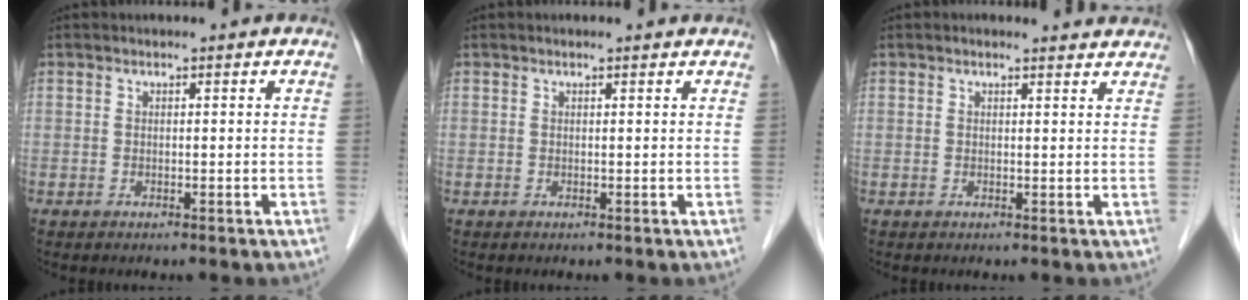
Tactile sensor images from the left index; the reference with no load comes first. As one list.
[{"total": 1.0, "force": [0.9, 0.1, 0.4], "torque": [-0.013, 0.004, 0.007]}, {"total": 3.3, "force": [3.2, 0.7, 0.6], "torque": [-0.010, 0.000, 0.022]}]